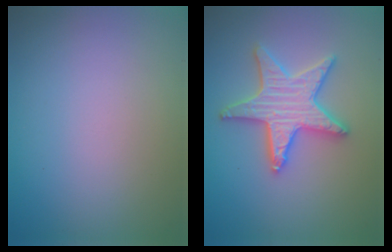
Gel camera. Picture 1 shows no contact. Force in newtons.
{"total": 5.2, "press": 5.1, "slide": 0.9}